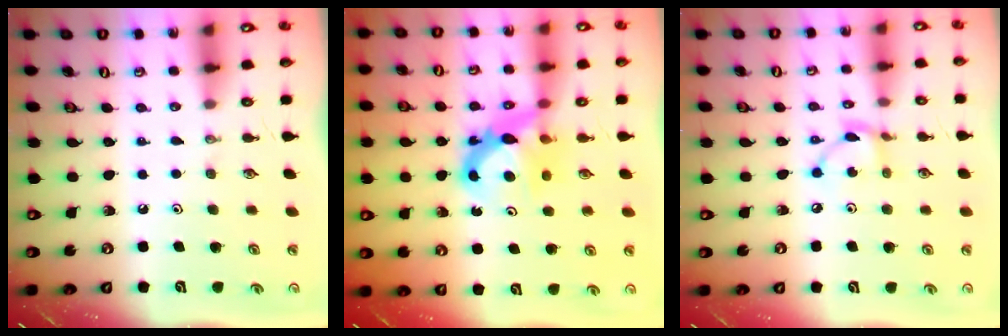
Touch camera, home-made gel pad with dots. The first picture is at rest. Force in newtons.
{"total": 7.6, "press": 7.6, "slide": 0.7}
{"total": 5.7, "press": 5.7, "slide": 0.1}